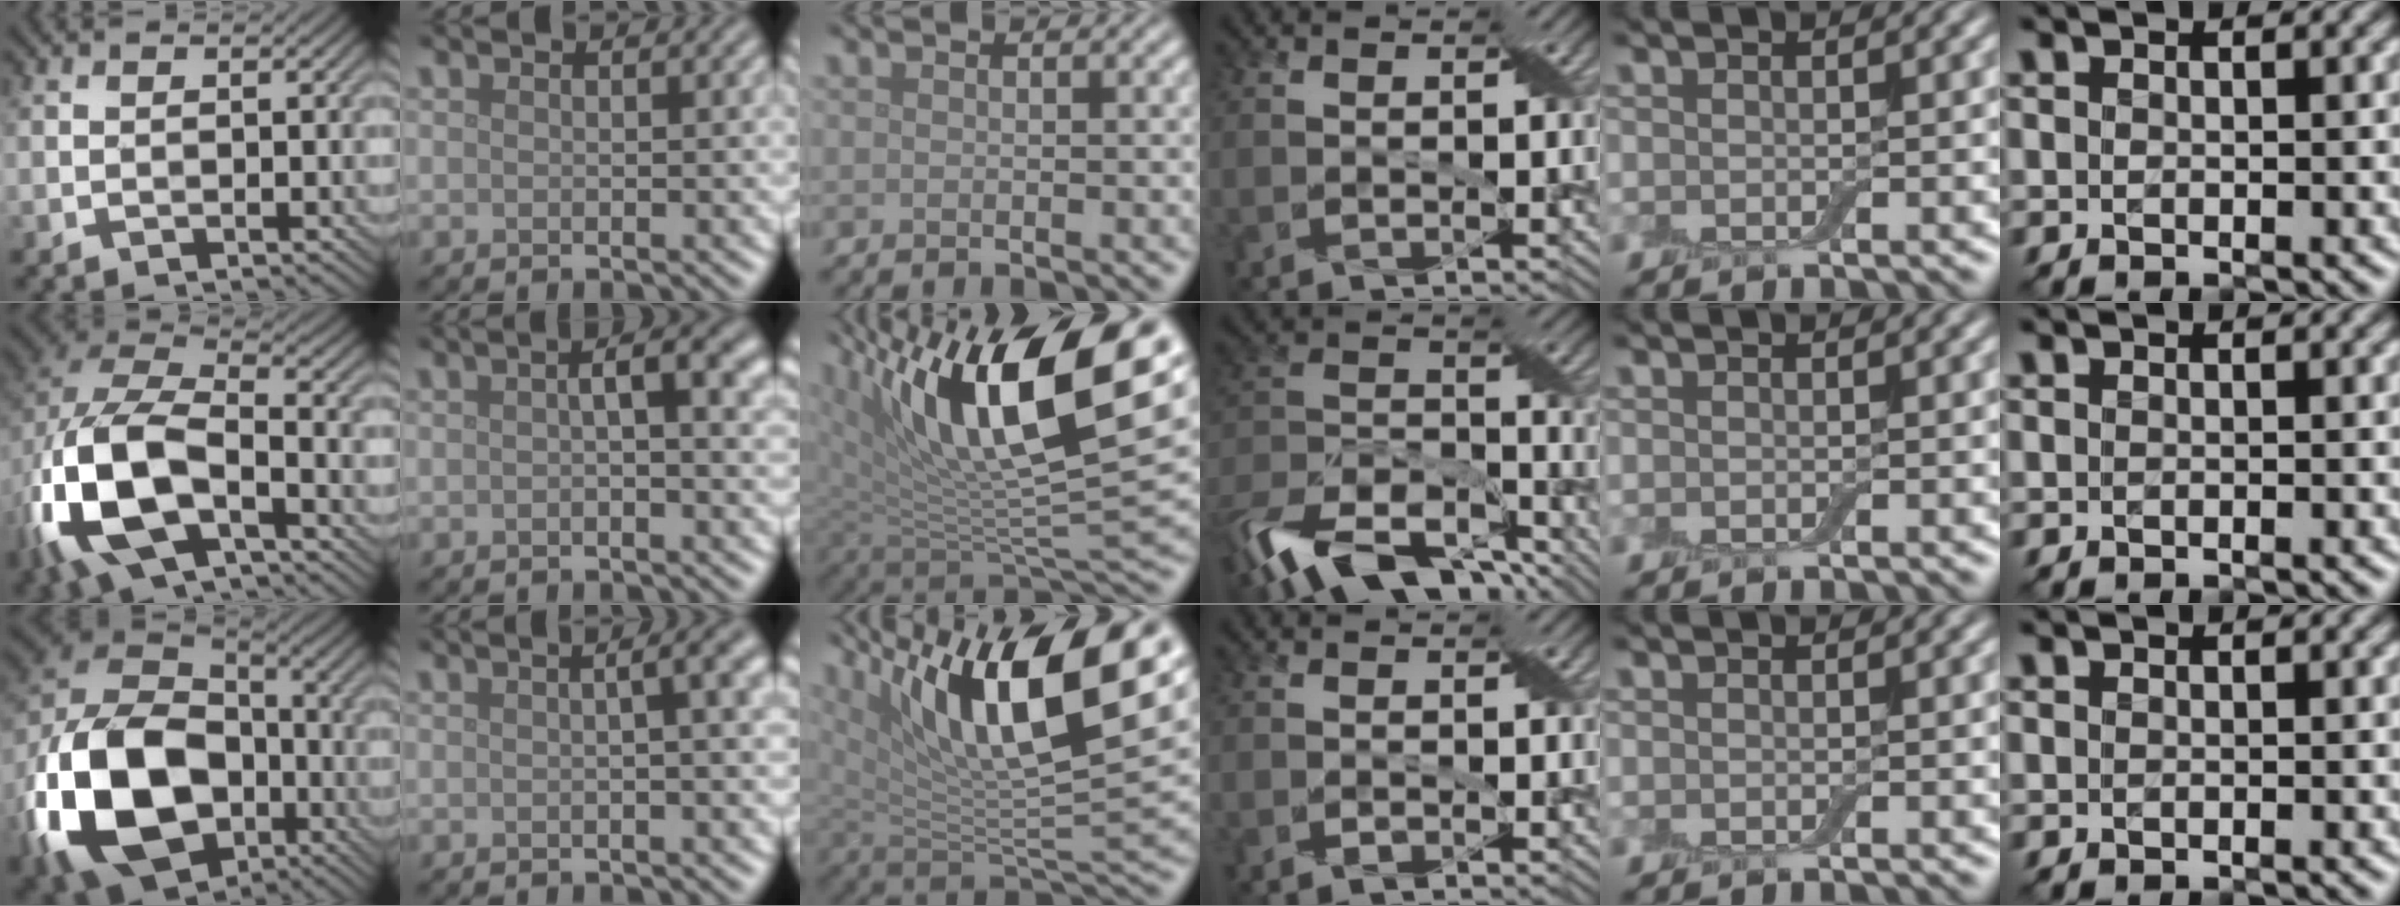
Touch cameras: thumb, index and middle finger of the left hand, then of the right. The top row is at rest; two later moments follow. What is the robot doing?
{"motion": "open", "object": "airpods case & airpods"}